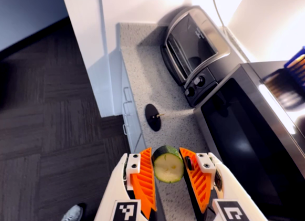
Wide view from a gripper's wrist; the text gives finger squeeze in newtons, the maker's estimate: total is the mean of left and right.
{"total": 9.7, "left": 9.6, "right": 9.9}